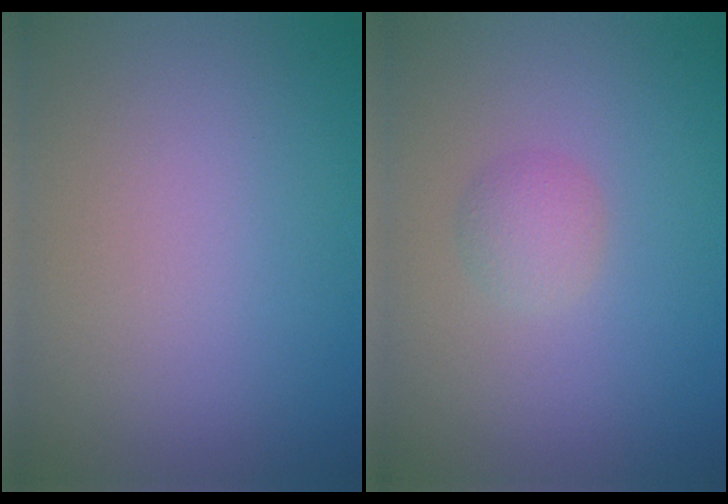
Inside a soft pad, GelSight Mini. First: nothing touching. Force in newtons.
{"total": 1.7, "press": 1.7, "slide": 0.1}